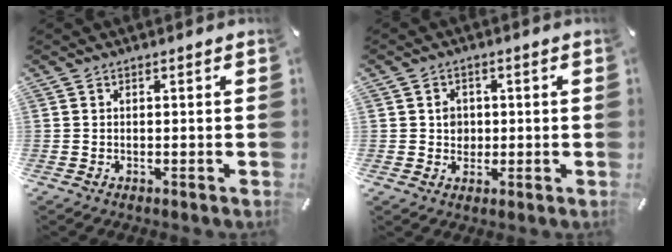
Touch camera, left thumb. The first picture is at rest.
{"total": 3.6, "force": [0.2, 3.4, 1.0], "torque": [-0.009, 0.000, -0.001]}